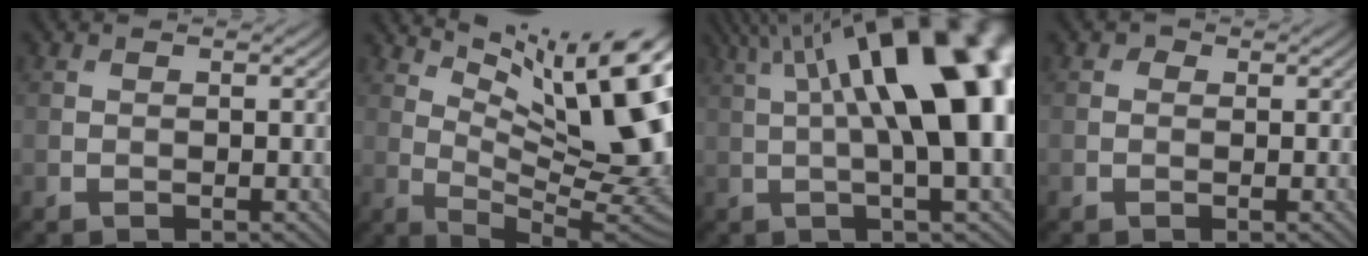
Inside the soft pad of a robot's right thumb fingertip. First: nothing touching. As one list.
[{"total": 16.6, "force": [7.1, 5.5, 14.0], "torque": [-0.216, 0.000, 0.128]}, {"total": 18.7, "force": [4.0, 5.9, 17.3], "torque": [-0.251, 0.057, 0.061]}, {"total": 0.6, "force": [0.0, 0.6, 0.1], "torque": [0.001, -0.006, -0.005]}]